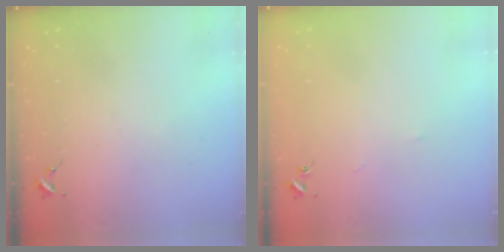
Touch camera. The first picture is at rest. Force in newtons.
{"total": 2.5, "press": 2.5, "slide": 0.4}